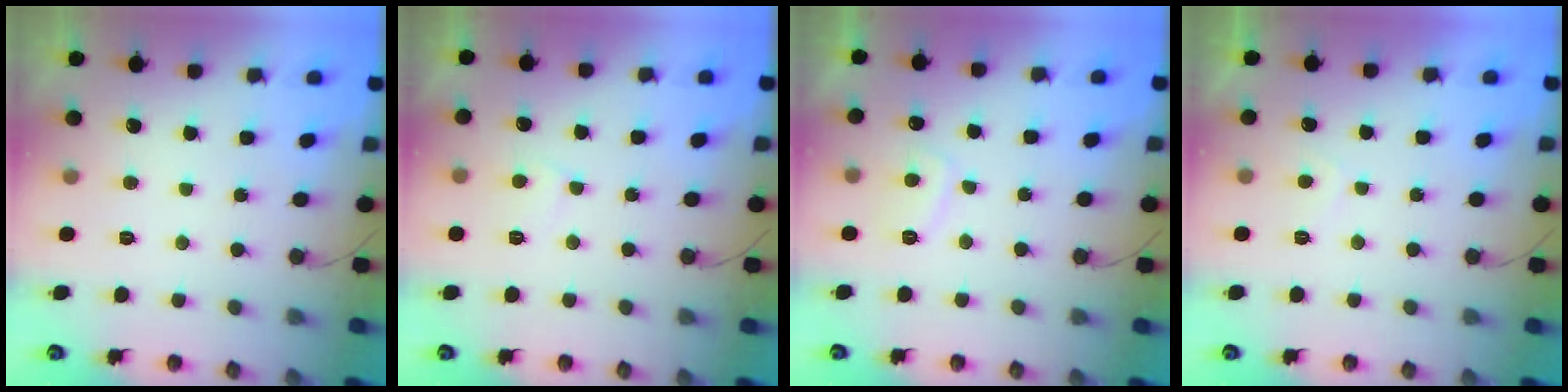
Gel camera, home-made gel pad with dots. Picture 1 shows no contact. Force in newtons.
{"total": 3.8, "press": 3.8, "slide": 0.4}
{"total": 3.6, "press": 3.5, "slide": 0.6}
{"total": 1.5, "press": 1.4, "slide": 0.6}